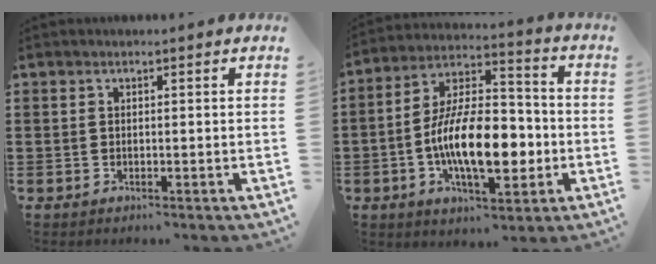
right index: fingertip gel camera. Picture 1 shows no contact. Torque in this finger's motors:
{"motor_torque": [2.14, 0.00, 1.05, 0.21]}